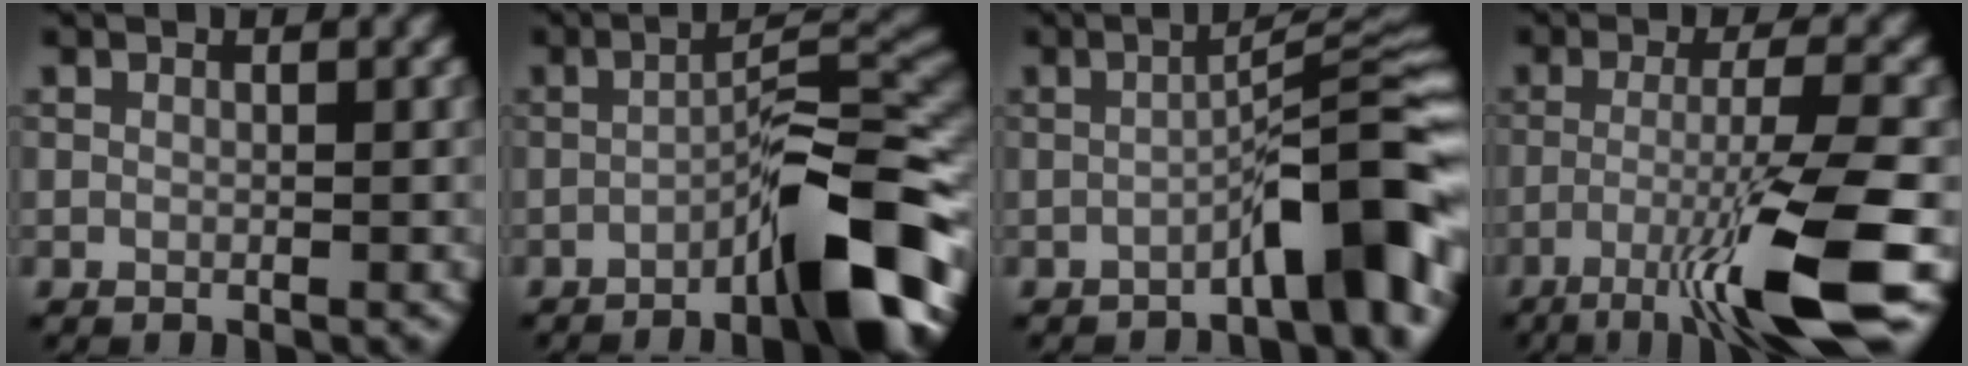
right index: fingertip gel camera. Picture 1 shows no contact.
{"total": 10.4, "force": [-5.1, 2.0, 8.9], "torque": [-0.117, 0.016, -0.085]}
{"total": 6.7, "force": [-3.1, 0.9, 5.8], "torque": [-0.079, 0.025, -0.054]}
{"total": 10.2, "force": [-4.9, 1.1, 8.9], "torque": [-0.140, 0.003, -0.090]}